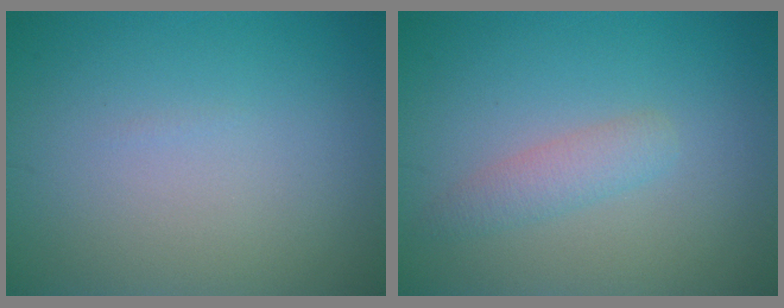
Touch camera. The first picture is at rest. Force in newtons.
{"total": 1.9, "press": 1.9, "slide": 0.1}